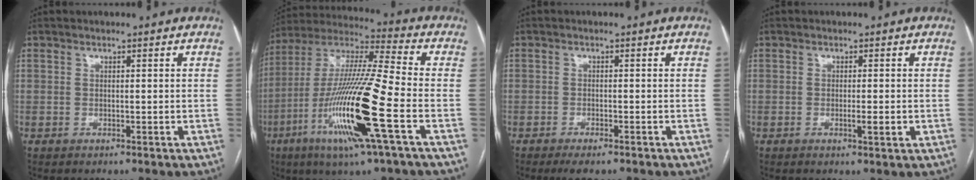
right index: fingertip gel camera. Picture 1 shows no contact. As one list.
[{"total": 20.8, "force": [-6.9, 0.4, 19.6], "torque": [-0.408, -0.028, -0.137]}, {"total": 3.2, "force": [-2.4, 0.8, 1.9], "torque": [-0.028, -0.005, -0.036]}, {"total": 2.2, "force": [-0.5, 0.2, 2.2], "torque": [-0.036, -0.004, -0.007]}]